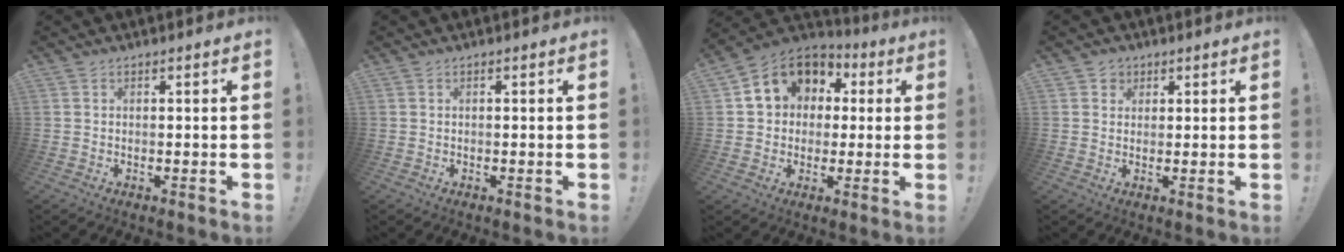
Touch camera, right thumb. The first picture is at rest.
{"total": 0.0}
{"total": 12.2, "force": [3.5, 10.4, 5.2], "torque": [-0.069, -0.010, 0.070]}
{"total": 2.8, "force": [1.4, 2.5, 0.3], "torque": [0.000, -0.006, 0.024]}